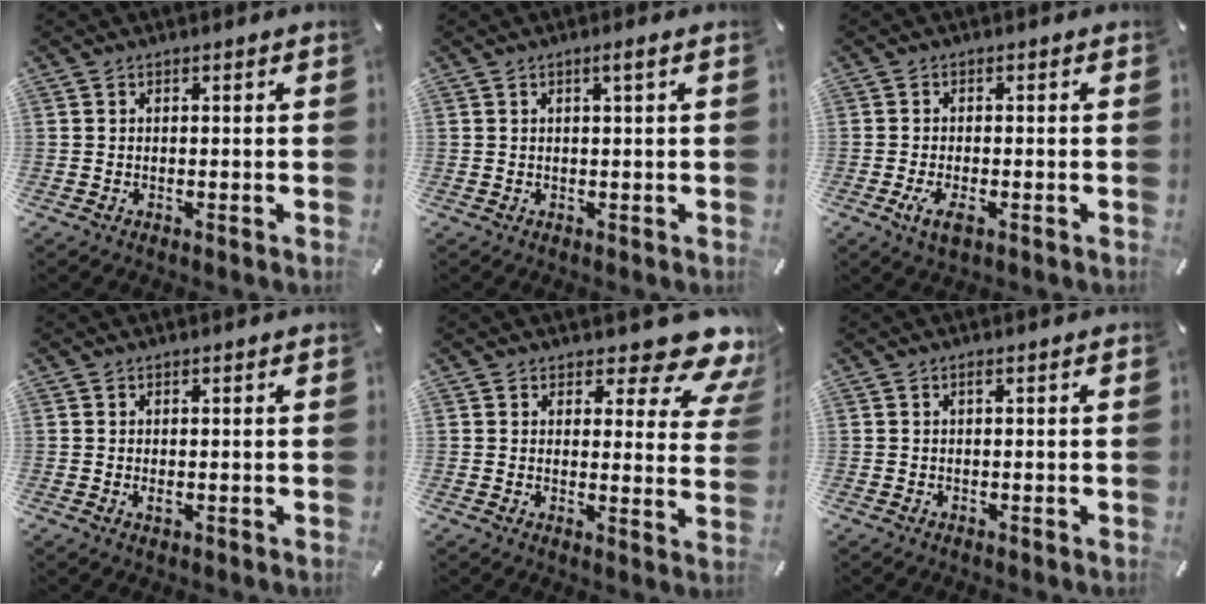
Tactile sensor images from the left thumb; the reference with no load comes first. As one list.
[{"total": 1.9, "force": [0.7, 0.1, 1.8], "torque": [-0.035, 0.001, 0.011]}, {"total": 3.5, "force": [-1.5, 1.3, 2.9], "torque": [-0.065, -0.003, -0.030]}, {"total": 0.7, "force": [0.1, 0.4, 0.6], "torque": [-0.012, 0.001, 0.001]}, {"total": 10.4, "force": [7.8, 4.1, 5.5], "torque": [-0.058, -0.071, 0.134]}, {"total": 0.7, "force": [0.2, 0.1, 0.7], "torque": [-0.013, 0.002, 0.002]}]